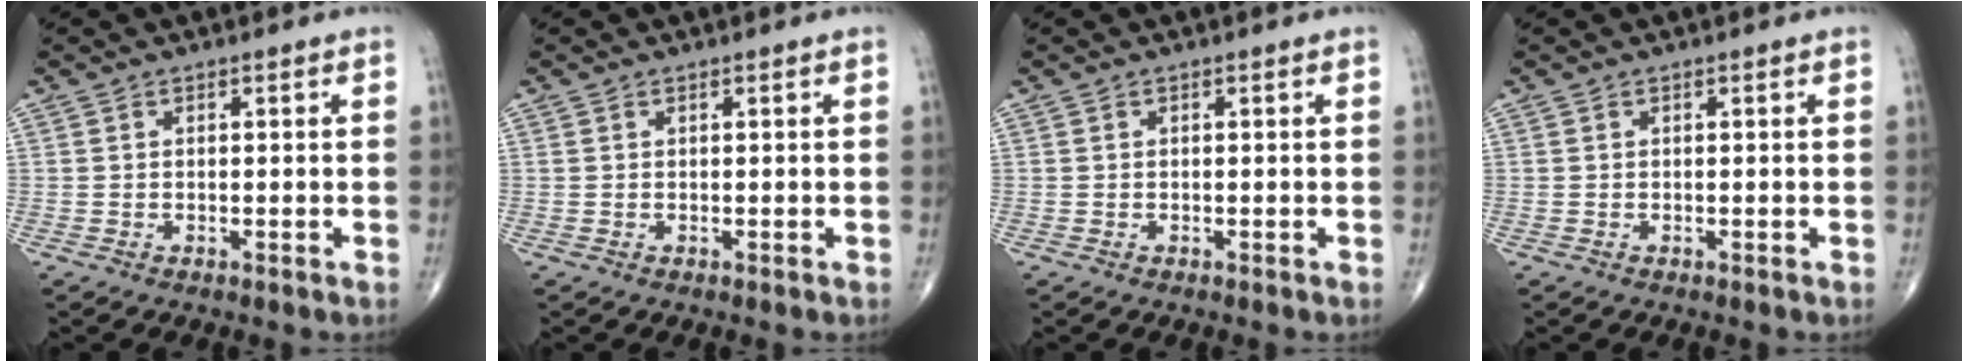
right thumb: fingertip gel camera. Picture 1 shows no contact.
{"total": 0.0}
{"total": 0.0}
{"total": 0.0}